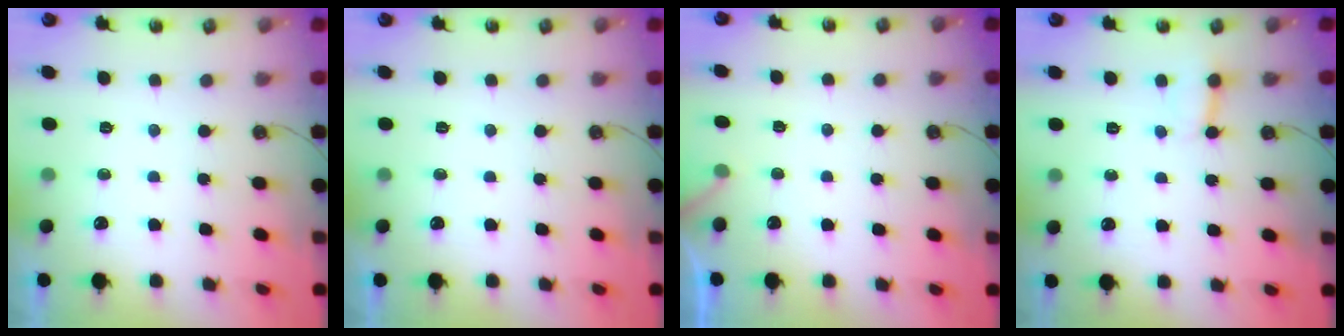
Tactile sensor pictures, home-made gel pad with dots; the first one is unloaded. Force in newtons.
{"total": 0.0}
{"total": 3.0, "press": 3.0, "slide": 0.2}
{"total": 4.7, "press": 4.7, "slide": 0.4}